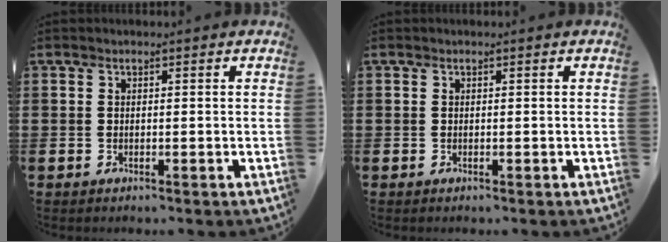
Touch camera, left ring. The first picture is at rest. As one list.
[{"total": 0.0}]